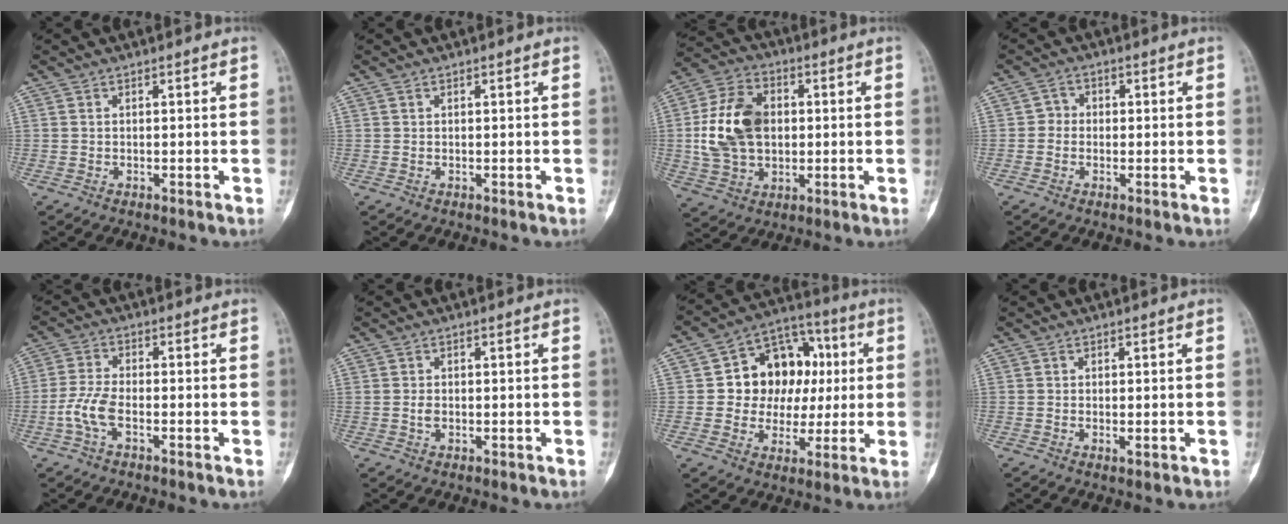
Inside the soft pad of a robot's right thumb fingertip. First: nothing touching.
{"total": 0.0}
{"total": 15.9, "force": [1.2, 11.4, 11.1], "torque": [-0.188, 0.012, 0.022]}
{"total": 2.5, "force": [-0.3, 2.3, 0.9], "torque": [0.003, 0.009, -0.014]}
{"total": 5.4, "force": [-2.1, 2.3, 4.5], "torque": [-0.108, 0.014, -0.044]}
{"total": 1.3, "force": [-0.1, 1.0, 0.9], "torque": [-0.016, 0.001, -0.002]}
{"total": 15.6, "force": [2.1, 12.4, 9.1], "torque": [-0.078, 0.020, 0.035]}
{"total": 1.3, "force": [-0.3, 0.5, 1.1], "torque": [-0.019, -0.003, -0.003]}